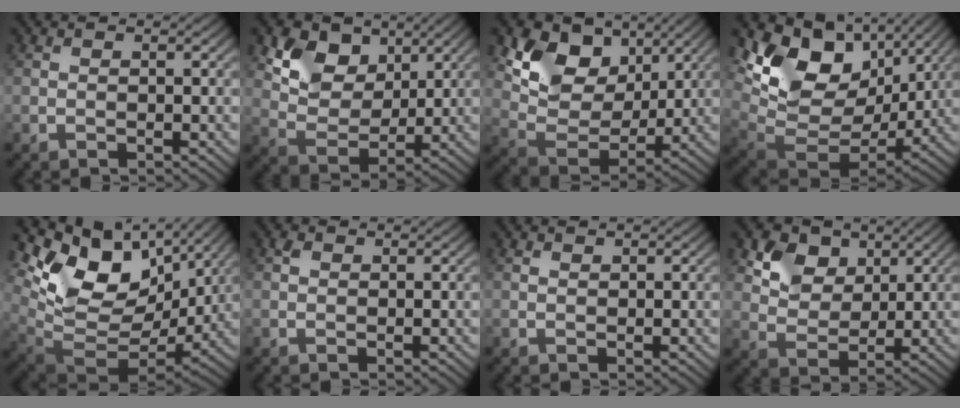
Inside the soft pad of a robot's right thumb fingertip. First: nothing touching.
{"total": 9.2, "force": [4.5, 6.3, 5.0], "torque": [-0.110, -0.006, 0.074]}
{"total": 11.7, "force": [5.3, 7.9, 6.7], "torque": [-0.137, -0.008, 0.097]}
{"total": 15.8, "force": [5.8, 10.3, 10.5], "torque": [-0.217, -0.004, 0.126]}
{"total": 14.9, "force": [5.2, 9.3, 10.4], "torque": [-0.213, -0.006, 0.111]}
{"total": 0.8, "force": [0.4, 0.6, 0.4], "torque": [-0.008, 0.000, 0.006]}
{"total": 0.5, "force": [0.4, 0.2, 0.1], "torque": [-0.002, -0.001, 0.010]}
{"total": 7.8, "force": [4.2, 5.4, 3.8], "torque": [-0.108, -0.012, 0.090]}